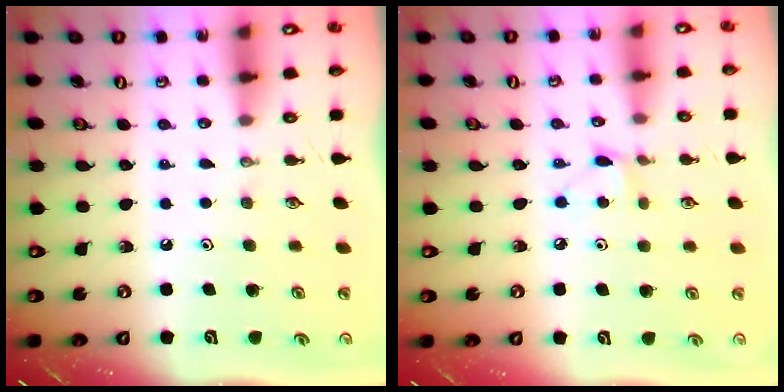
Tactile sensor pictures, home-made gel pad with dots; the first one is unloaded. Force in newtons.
{"total": 5.0, "press": 5.0, "slide": 0.6}